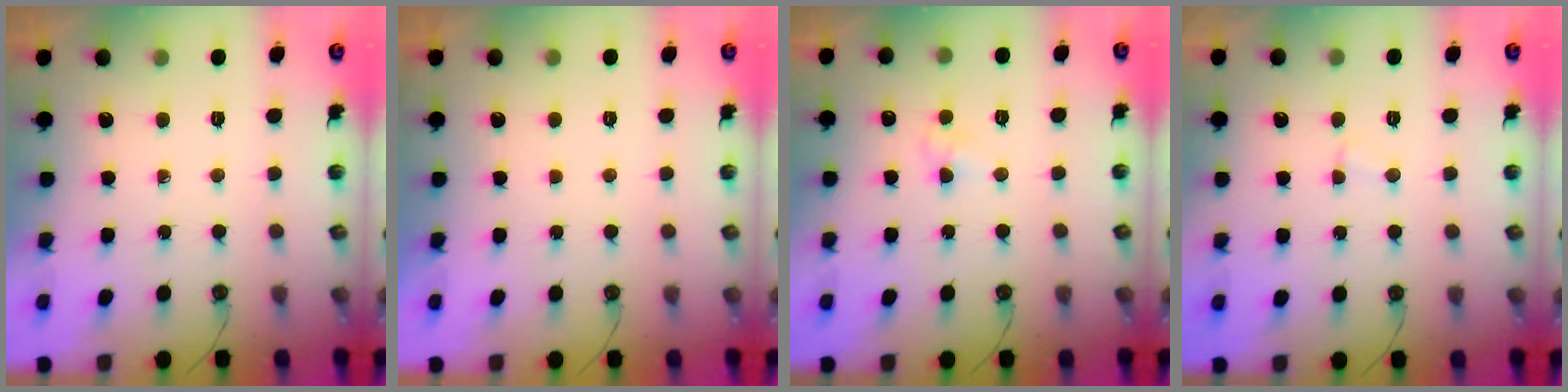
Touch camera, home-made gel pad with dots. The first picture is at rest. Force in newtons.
{"total": 0.0}
{"total": 3.4, "press": 3.4, "slide": 0.4}
{"total": 2.3, "press": 2.3, "slide": 0.3}